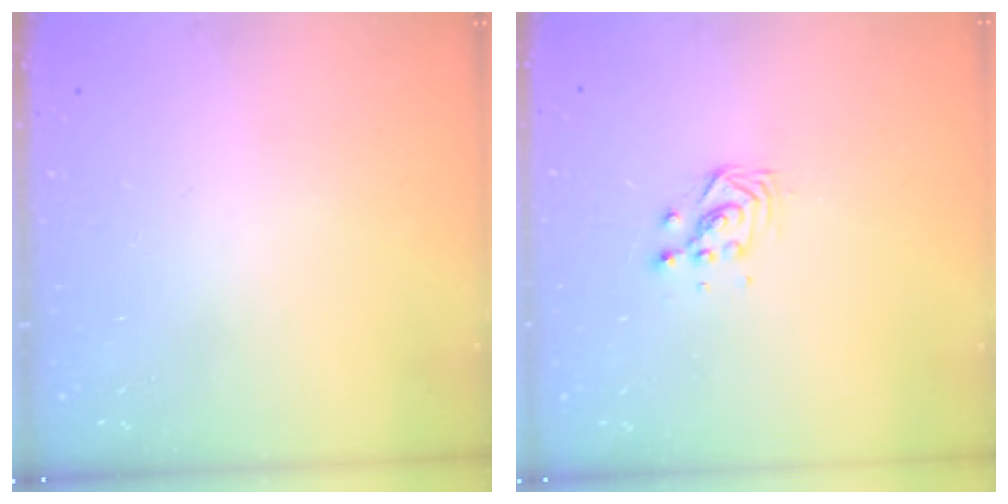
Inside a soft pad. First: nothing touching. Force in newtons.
{"total": 3.3, "press": 3.3, "slide": 0.2}